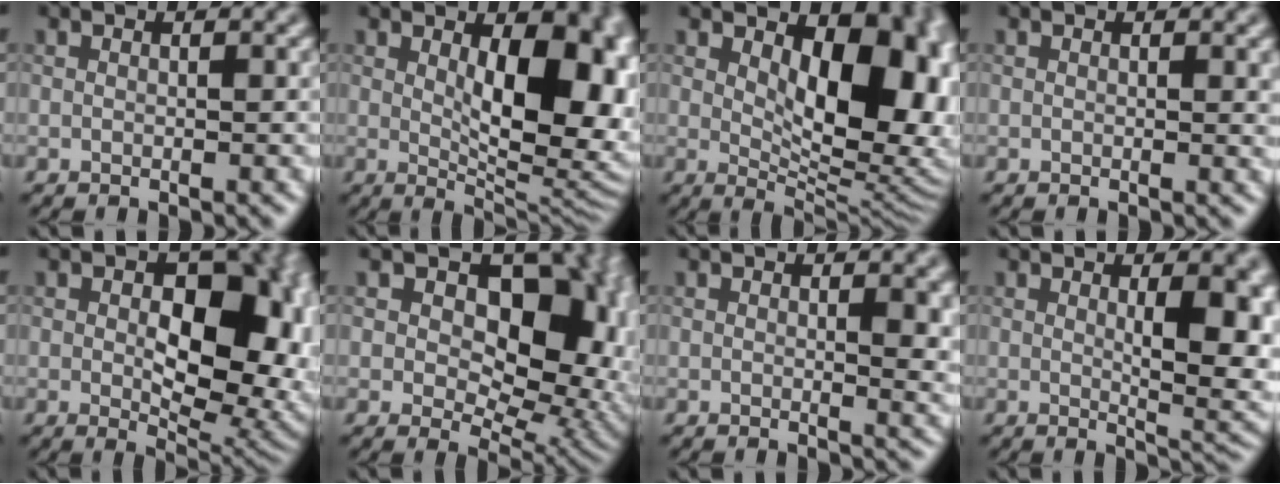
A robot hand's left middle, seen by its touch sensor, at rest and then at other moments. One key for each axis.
{"total": 11.5, "fx": 1.8, "fy": 5.6, "fz": 9.9, "tx": -0.118, "ty": -0.010, "tz": 0.037}
{"total": 12.0, "fx": 2.4, "fy": 6.6, "fz": 9.8, "tx": -0.117, "ty": -0.014, "tz": 0.048}
{"total": 0.7, "fx": 0.4, "fy": 0.1, "fz": 0.6, "tx": -0.005, "ty": -0.001, "tz": 0.006}
{"total": 12.0, "fx": 0.5, "fy": 7.0, "fz": 9.7, "tx": -0.109, "ty": -0.005, "tz": 0.017}
{"total": 14.4, "fx": 3.0, "fy": 9.5, "fz": 10.5, "tx": -0.121, "ty": -0.006, "tz": 0.060}
{"total": 2.9, "fx": 0.6, "fy": 0.9, "fz": 2.7, "tx": -0.030, "ty": -0.005, "tz": 0.012}
{"total": 7.2, "fx": 1.0, "fy": 2.3, "fz": 6.8, "tx": -0.086, "ty": -0.009, "tz": 0.024}